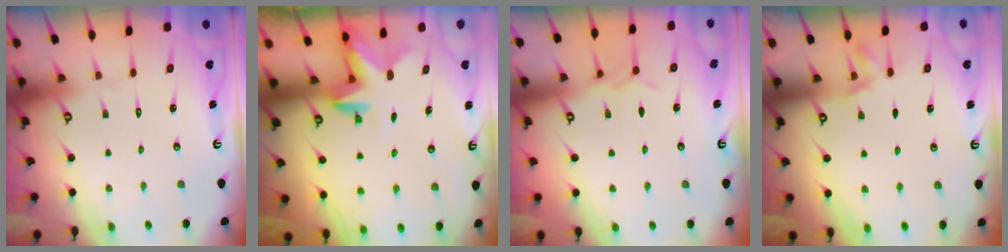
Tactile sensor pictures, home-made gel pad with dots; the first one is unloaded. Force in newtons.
{"total": 2.9, "press": 2.8, "slide": 0.5}
{"total": 5.4, "press": 5.4, "slide": 0.6}
{"total": 3.5, "press": 3.1, "slide": 1.7}